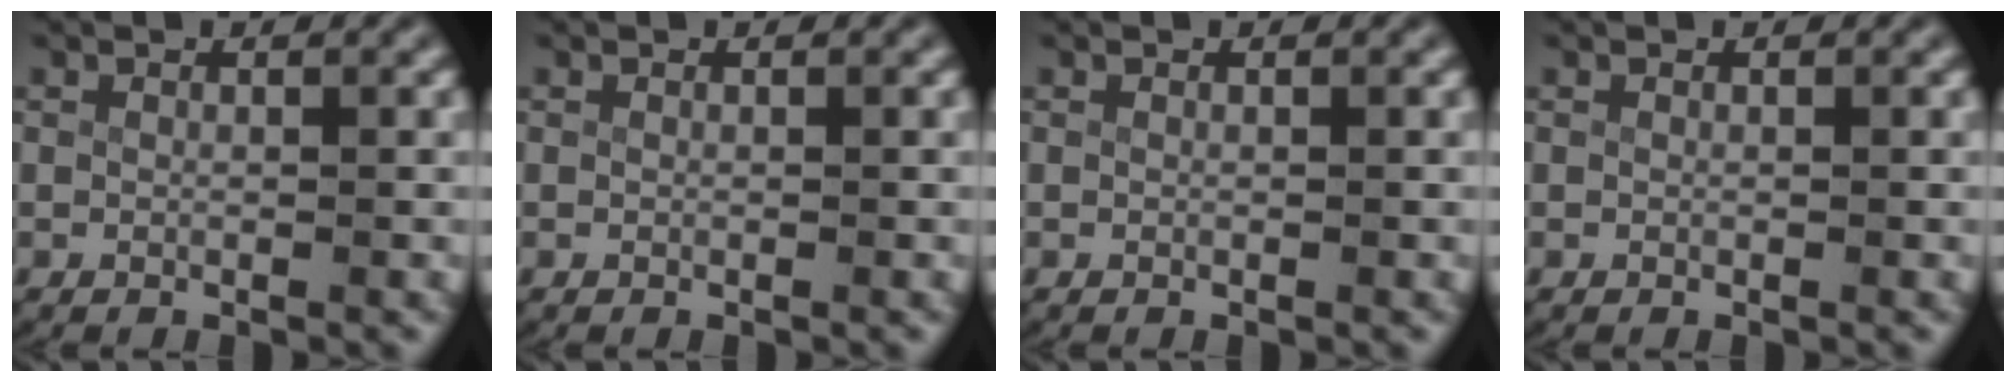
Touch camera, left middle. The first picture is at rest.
{"total": 0.0}
{"total": 0.0}
{"total": 0.0}